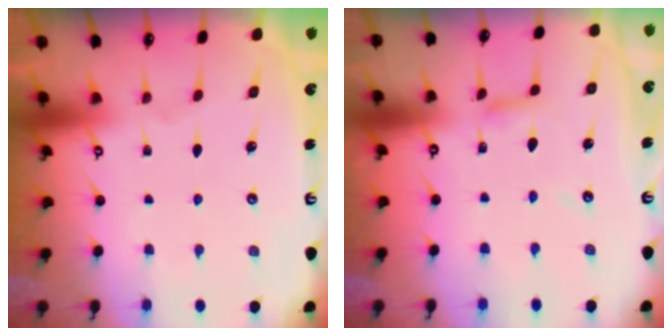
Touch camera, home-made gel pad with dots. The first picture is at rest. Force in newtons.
{"total": 3.7, "press": 3.7, "slide": 0.3}